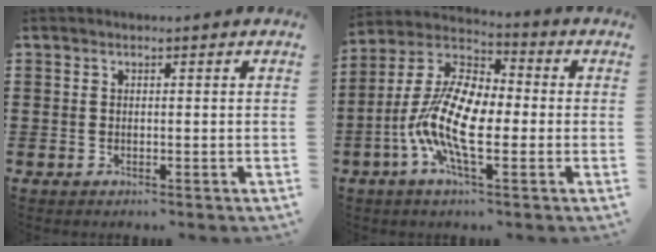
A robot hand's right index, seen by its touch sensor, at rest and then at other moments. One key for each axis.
{"total": 12.8, "fx": -3.3, "fy": 5.1, "fz": 11.3, "tx": -0.274, "ty": -0.015, "tz": -0.072}